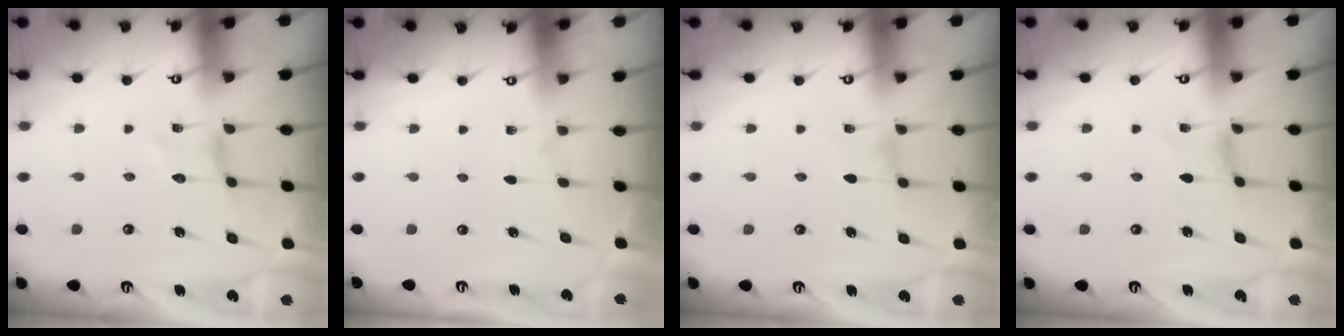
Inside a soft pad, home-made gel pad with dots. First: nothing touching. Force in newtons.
{"total": 0.0}
{"total": 0.0}
{"total": 0.0}